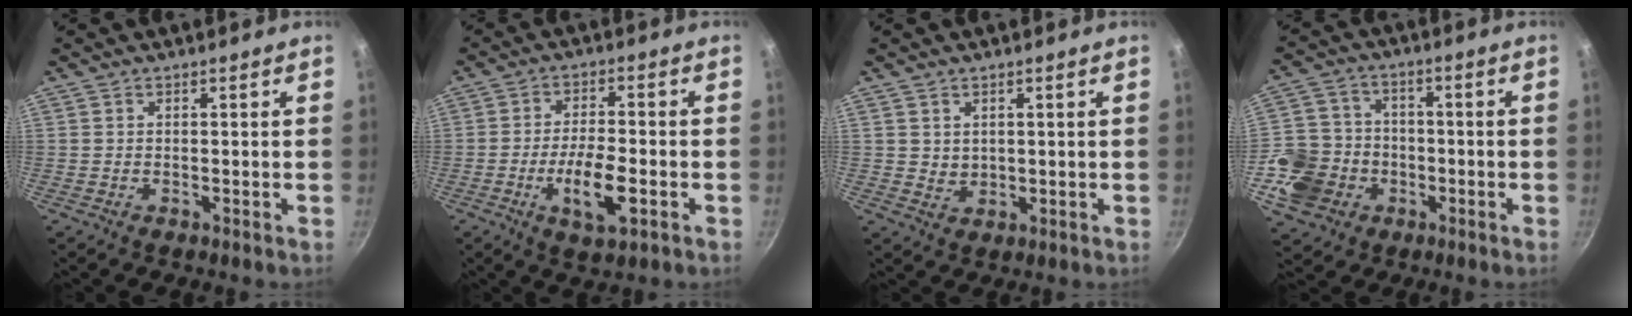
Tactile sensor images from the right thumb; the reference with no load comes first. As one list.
[{"total": 8.8, "force": [-3.0, 3.0, 7.7], "torque": [-0.131, 0.013, -0.051]}, {"total": 2.2, "force": [1.0, 1.8, 0.8], "torque": [-0.001, -0.006, 0.022]}, {"total": 10.9, "force": [-3.5, 9.7, 3.3], "torque": [-0.036, 0.031, -0.070]}]